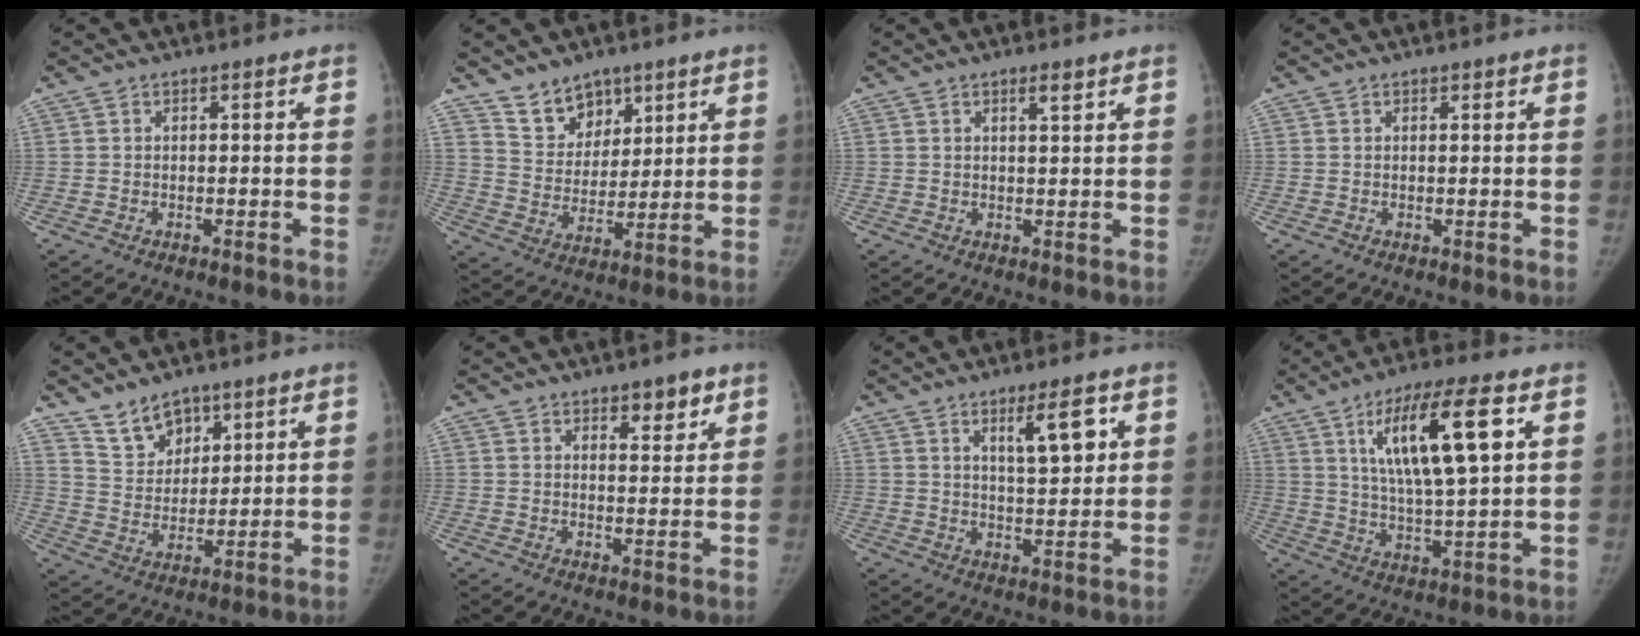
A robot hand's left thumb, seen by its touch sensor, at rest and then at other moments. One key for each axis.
{"total": 8.9, "fx": 6.6, "fy": 5.6, "fz": 2.3, "tx": 0.001, "ty": -0.051, "tz": 0.127}
{"total": 2.1, "fx": 1.4, "fy": 0.4, "fz": 1.5, "tx": -0.021, "ty": -0.009, "tz": 0.024}
{"total": 0.7, "fx": 0.5, "fy": 0.3, "fz": 0.4, "tx": -0.002, "ty": -0.003, "tz": 0.006}
{"total": 8.2, "fx": 6.2, "fy": 4.9, "fz": 2.3, "tx": -0.009, "ty": -0.043, "tz": 0.123}
{"total": 5.2, "fx": 3.3, "fy": 2.3, "fz": 3.2, "tx": -0.021, "ty": -0.020, "tz": 0.047}
{"total": 7.6, "fx": 3.6, "fy": 2.2, "fz": 6.3, "tx": -0.088, "ty": -0.026, "tz": 0.060}
{"total": 16.7, "fx": 6.2, "fy": 4.3, "fz": 14.9, "tx": -0.251, "ty": -0.016, "tz": 0.109}